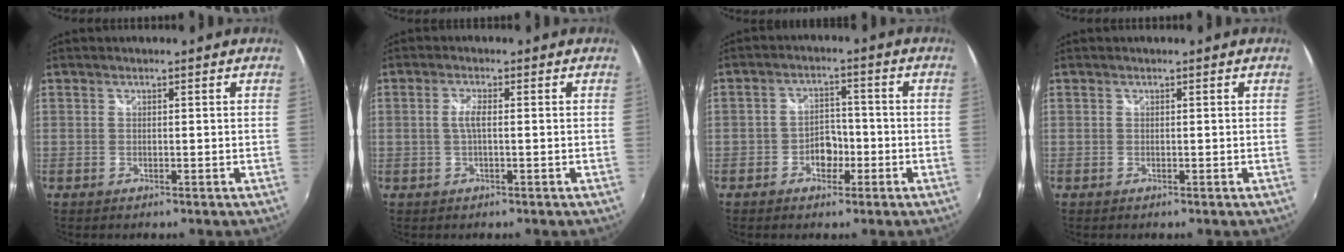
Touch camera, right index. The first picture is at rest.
{"total": 2.3, "force": [-0.1, 0.3, 2.3], "torque": [-0.047, 0.001, -0.004]}
{"total": 4.5, "force": [-2.2, 3.2, 2.2], "torque": [-0.041, 0.011, -0.032]}
{"total": 0.0}